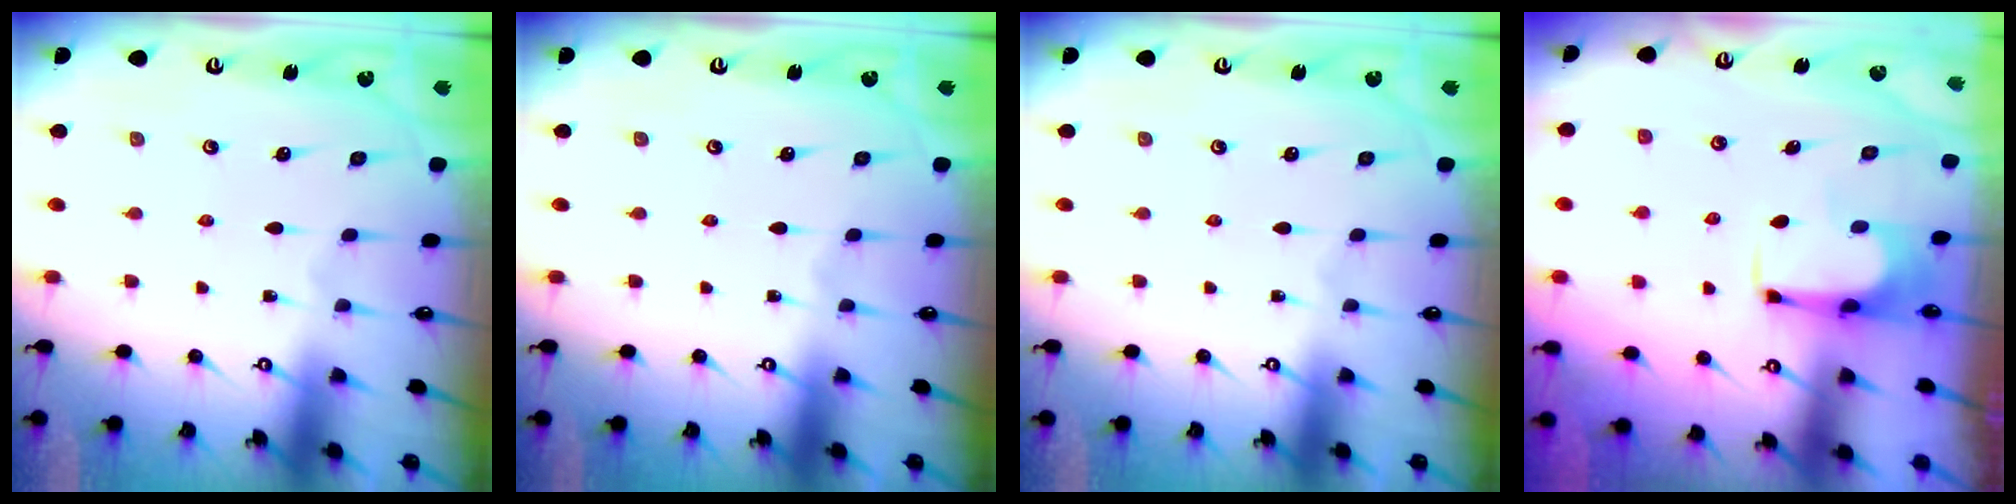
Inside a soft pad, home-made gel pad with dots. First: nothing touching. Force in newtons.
{"total": 0.0}
{"total": 0.0}
{"total": 1.3, "press": 1.2, "slide": 0.5}